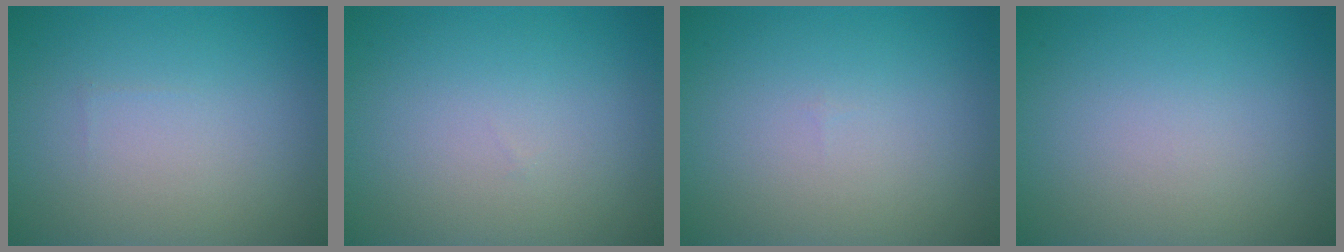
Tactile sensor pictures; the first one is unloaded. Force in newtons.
{"total": 0.0}
{"total": 0.0}
{"total": 0.0}